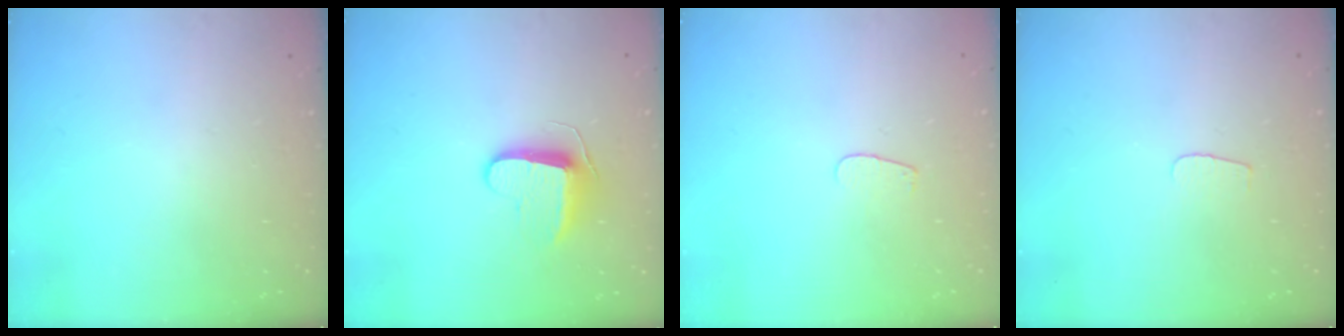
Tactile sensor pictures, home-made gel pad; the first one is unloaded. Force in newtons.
{"total": 9.3, "press": 9.3, "slide": 0.0}
{"total": 2.6, "press": 2.5, "slide": 0.3}
{"total": 3.5, "press": 3.5, "slide": 0.4}